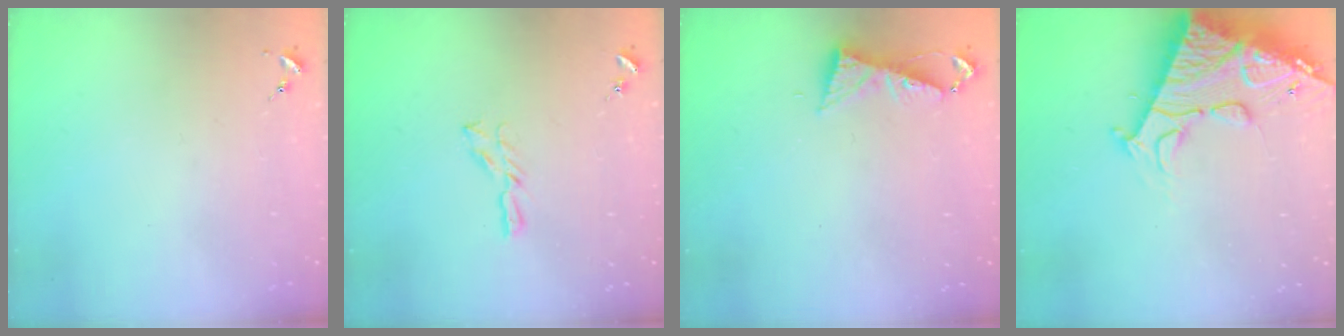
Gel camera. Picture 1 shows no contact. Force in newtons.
{"total": 5.1, "press": 5.1, "slide": 0.5}
{"total": 6.0, "press": 5.9, "slide": 0.7}
{"total": 23.0, "press": 22.9, "slide": 2.5}